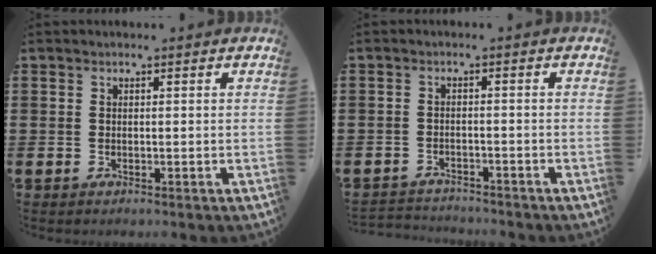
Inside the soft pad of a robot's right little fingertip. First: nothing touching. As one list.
[{"total": 2.1, "force": [-2.1, 0.1, -0.3], "torque": [-0.002, 0.002, -0.048]}]